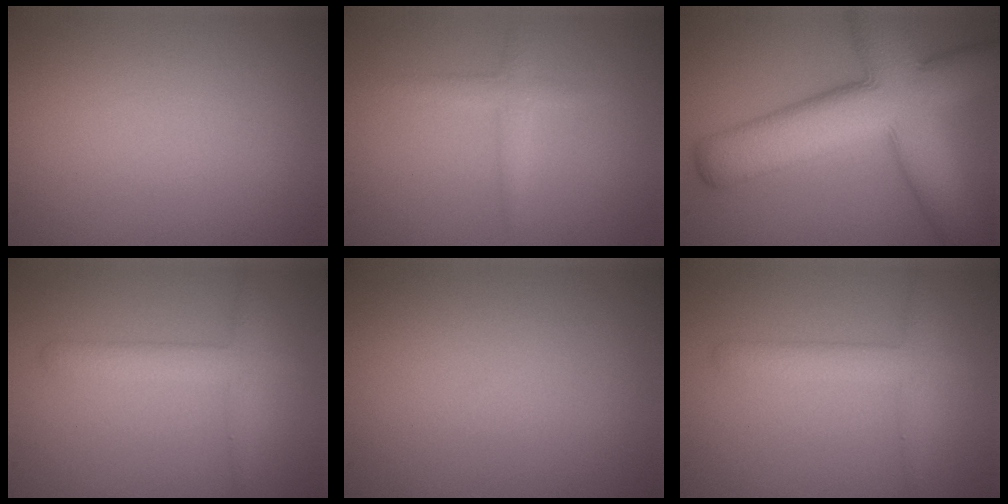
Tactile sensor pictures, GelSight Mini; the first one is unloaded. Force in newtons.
{"total": 1.7, "press": 1.7, "slide": 0.1}
{"total": 12.8, "press": 12.7, "slide": 0.6}
{"total": 2.8, "press": 2.8, "slide": 0.1}
{"total": 0.0}
{"total": 2.8, "press": 2.8, "slide": 0.1}